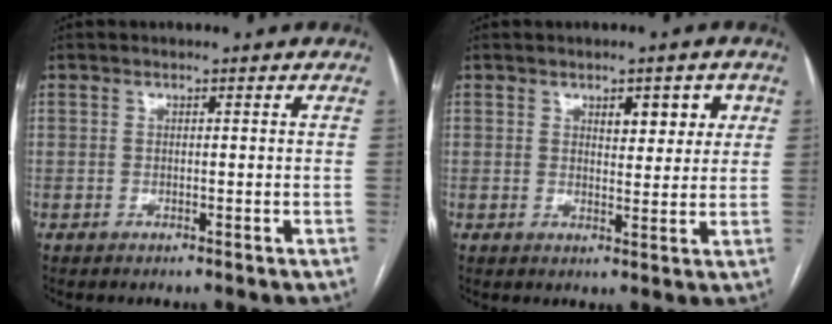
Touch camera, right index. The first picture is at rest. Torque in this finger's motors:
{"motor_torque": [0.50, 0.39, 0.06, 0.02]}